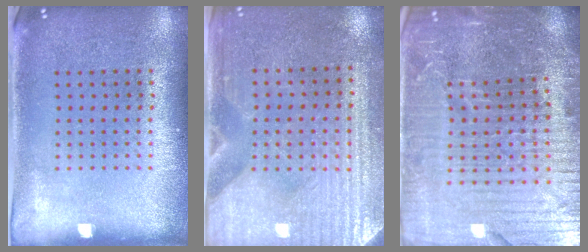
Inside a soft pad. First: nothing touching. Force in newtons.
{"total": 3.5, "press": 3.1, "slide": 1.5}
{"total": 6.5, "press": 5.7, "slide": 3.2}